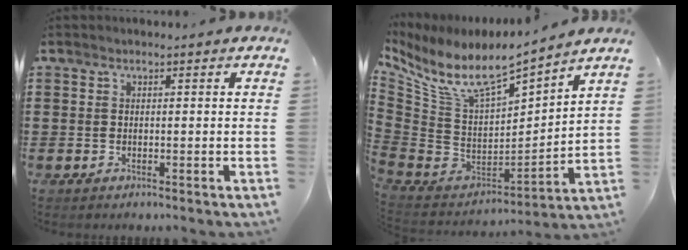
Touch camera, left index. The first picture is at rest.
{"total": 8.1, "force": [6.1, 2.0, 4.8], "torque": [-0.122, -0.059, 0.105]}